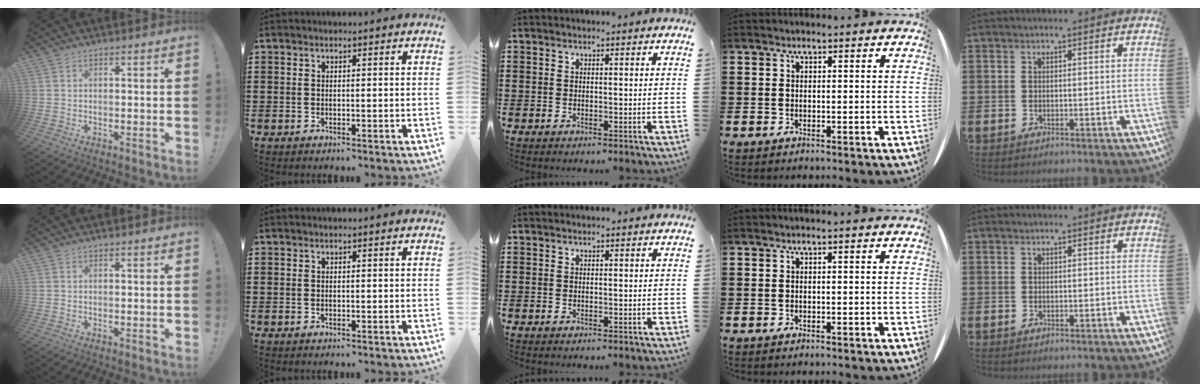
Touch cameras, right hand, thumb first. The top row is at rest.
{}